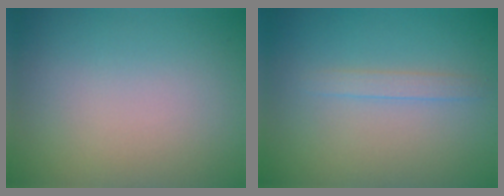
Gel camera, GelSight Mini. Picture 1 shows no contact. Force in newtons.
{"total": 1.1, "press": 1.1, "slide": 0.0}